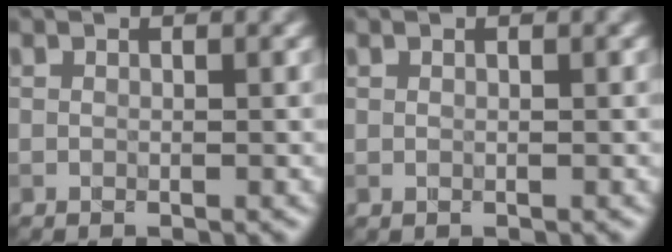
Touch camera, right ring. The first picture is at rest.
{"total": 0.0}